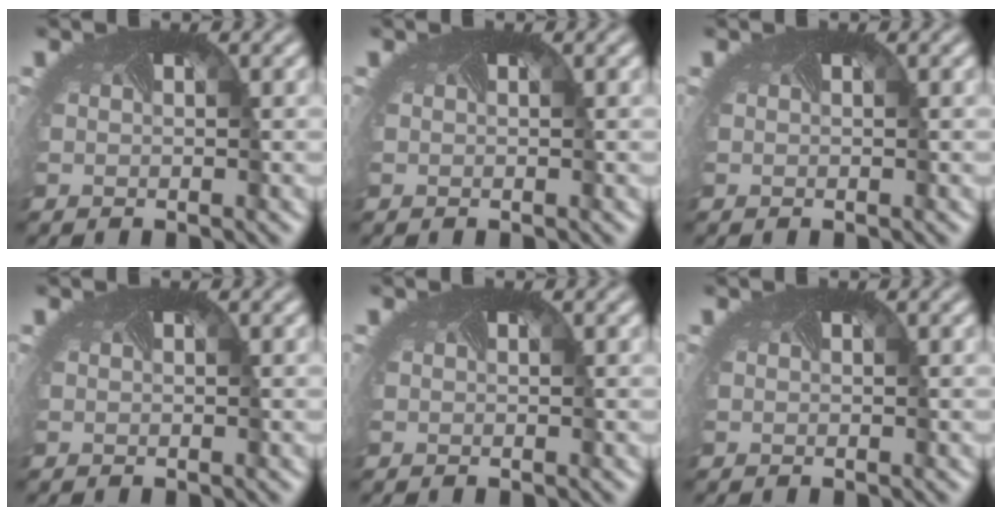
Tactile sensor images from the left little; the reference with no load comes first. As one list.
[{"total": 0.0}, {"total": 0.0}, {"total": 0.0}, {"total": 0.0}, {"total": 0.0}]